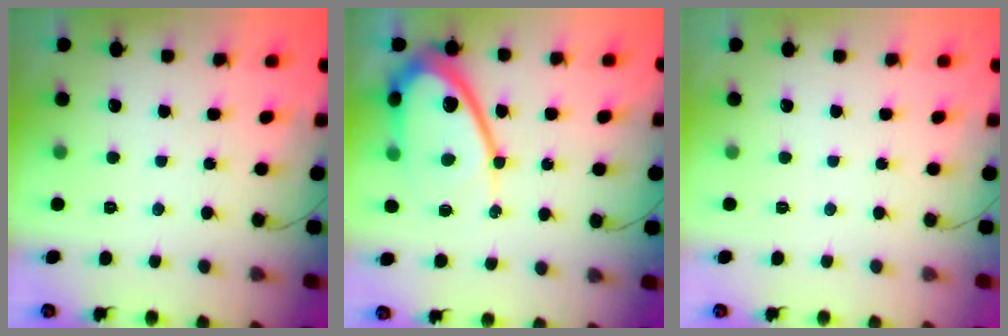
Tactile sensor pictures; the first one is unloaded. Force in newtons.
{"total": 12.9, "press": 12.9, "slide": 1.2}
{"total": 0.0}